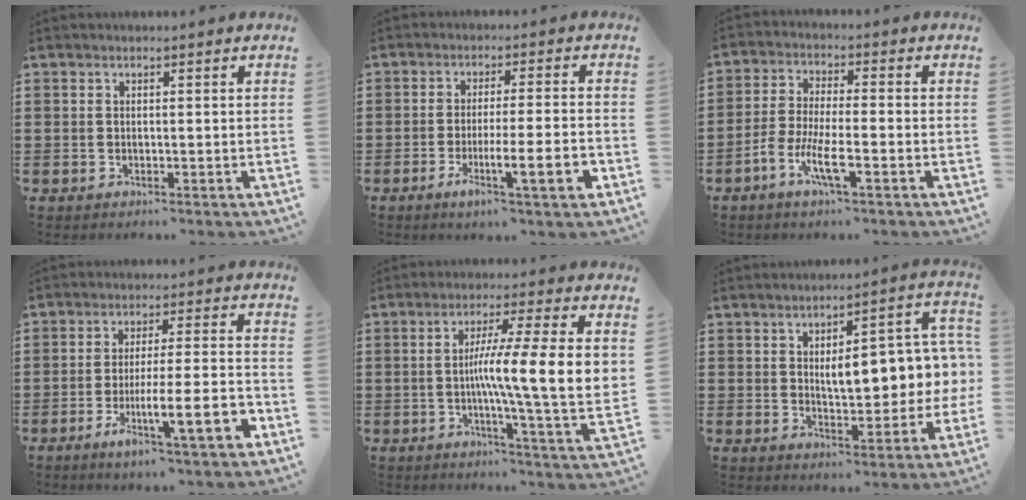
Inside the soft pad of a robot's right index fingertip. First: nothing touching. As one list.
[{"total": 8.2, "force": [-3.0, 0.6, 7.6], "torque": [-0.115, -0.010, -0.051]}, {"total": 6.6, "force": [-3.5, 1.2, 5.5], "torque": [-0.131, -0.016, -0.071]}, {"total": 10.6, "force": [-4.3, 1.4, 9.6], "torque": [-0.147, -0.003, -0.071]}, {"total": 11.1, "force": [0.7, 0.3, 11.1], "torque": [-0.194, -0.013, 0.008]}, {"total": 8.6, "force": [1.3, 3.6, 7.7], "torque": [-0.108, -0.015, 0.011]}]